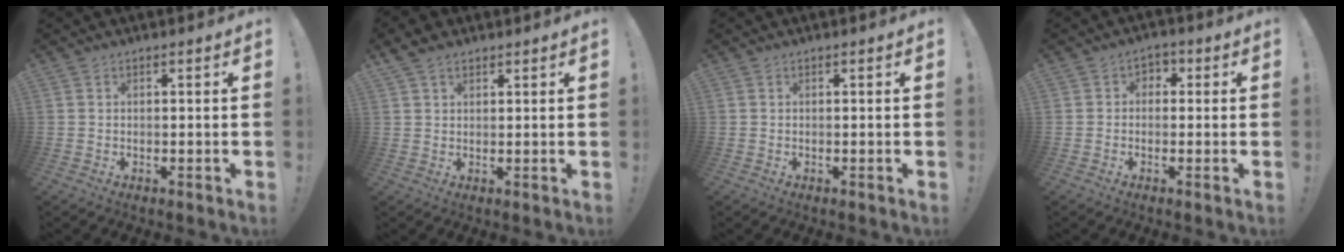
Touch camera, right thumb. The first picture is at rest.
{"total": 3.8, "force": [2.7, 2.2, 1.4], "torque": [-0.020, -0.009, 0.050]}
{"total": 0.0}
{"total": 3.0, "force": [-1.2, 2.5, 1.3], "torque": [-0.023, 0.011, -0.022]}